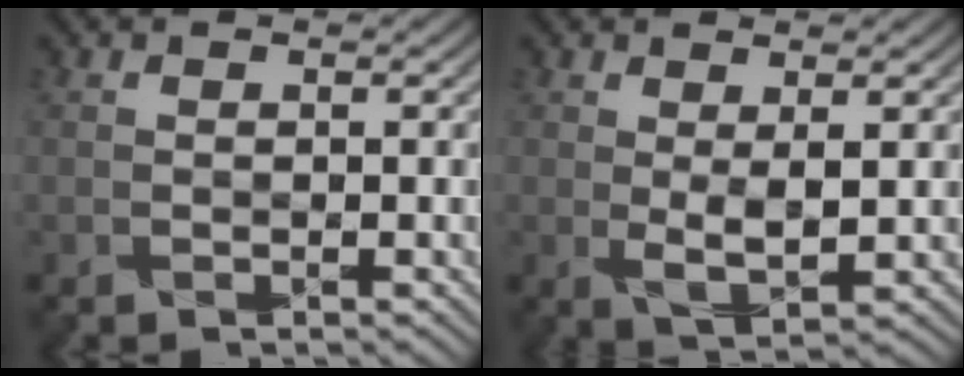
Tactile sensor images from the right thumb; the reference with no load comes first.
{"total": 2.8, "force": [0.8, 0.8, 2.6], "torque": [-0.057, -0.007, 0.021]}